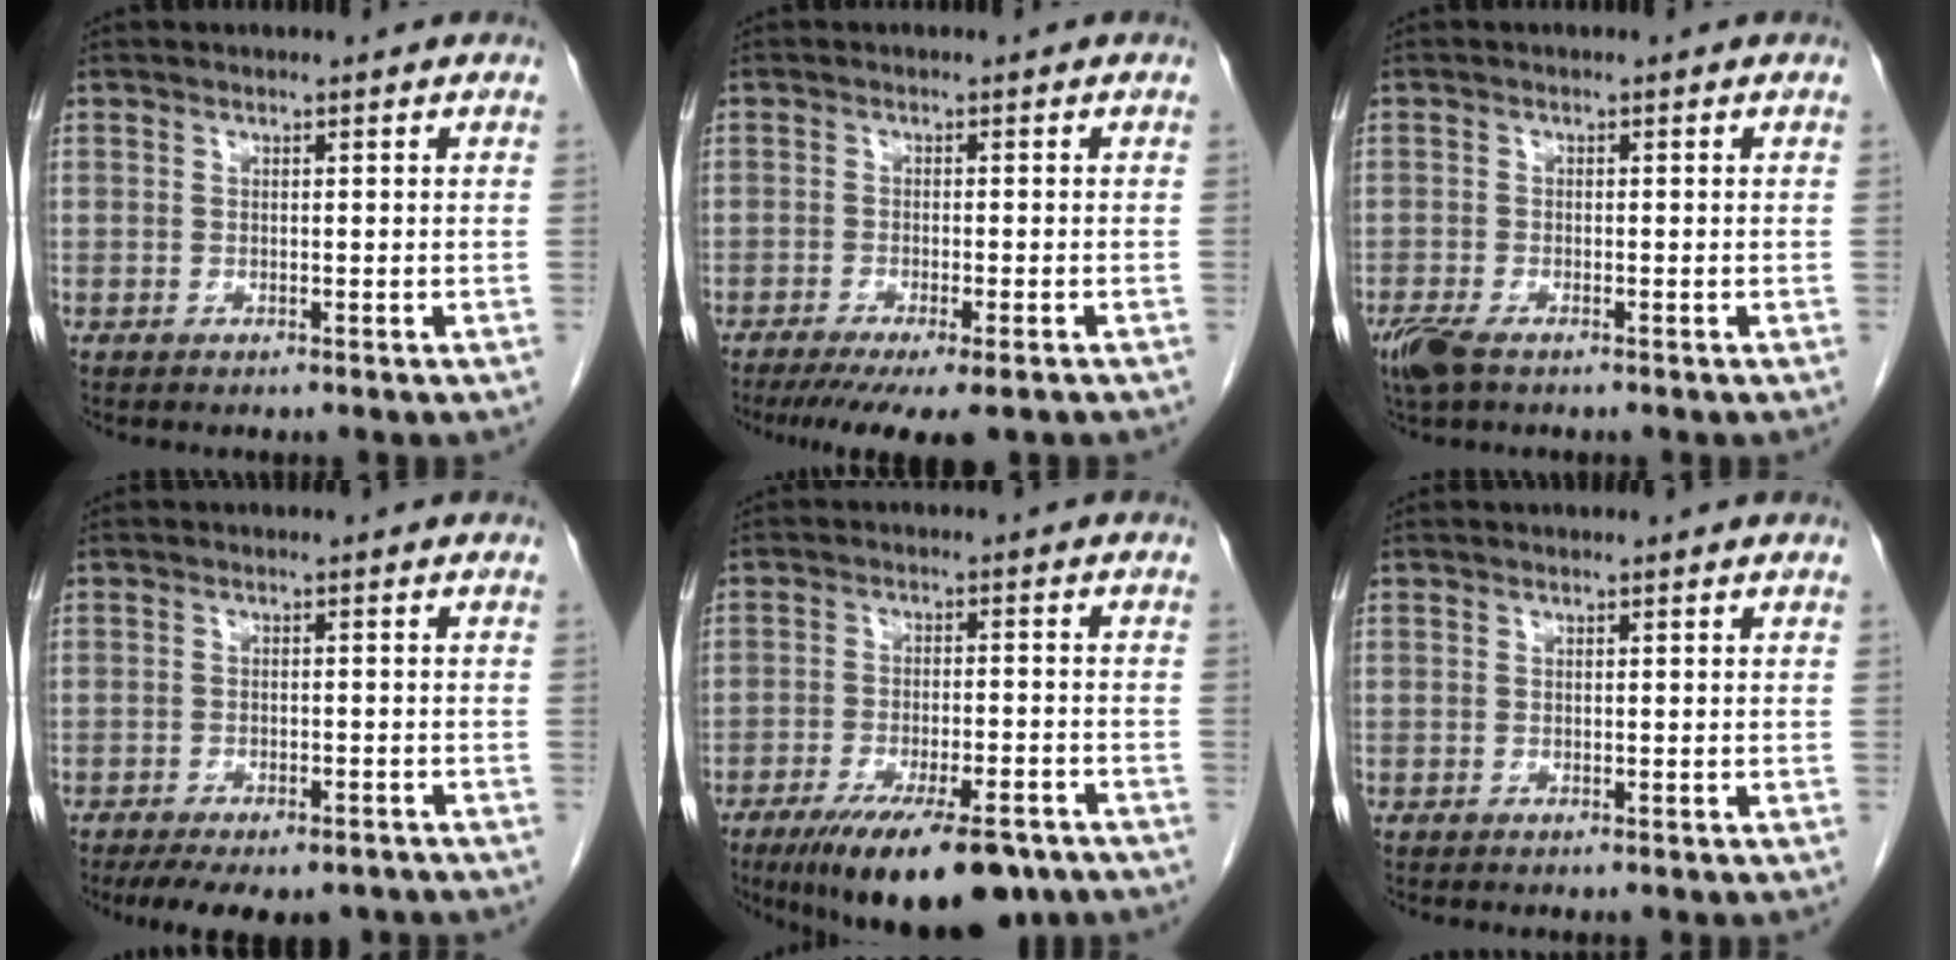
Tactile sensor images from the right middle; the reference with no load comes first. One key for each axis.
{"total": 9.4, "fx": -7.1, "fy": 1.5, "fz": 6.0, "tx": -0.081, "ty": -0.018, "tz": -0.107}
{"total": 3.9, "fx": -2.6, "fy": 1.3, "fz": 2.6, "tx": -0.060, "ty": -0.010, "tz": -0.046}
{"total": 11.9, "fx": -9.2, "fy": 5.0, "fz": 5.7, "tx": -0.098, "ty": 0.000, "tz": -0.119}
{"total": 15.3, "fx": -11.1, "fy": 3.9, "fz": 9.8, "tx": -0.131, "ty": -0.018, "tz": -0.168}
{"total": 0.0}